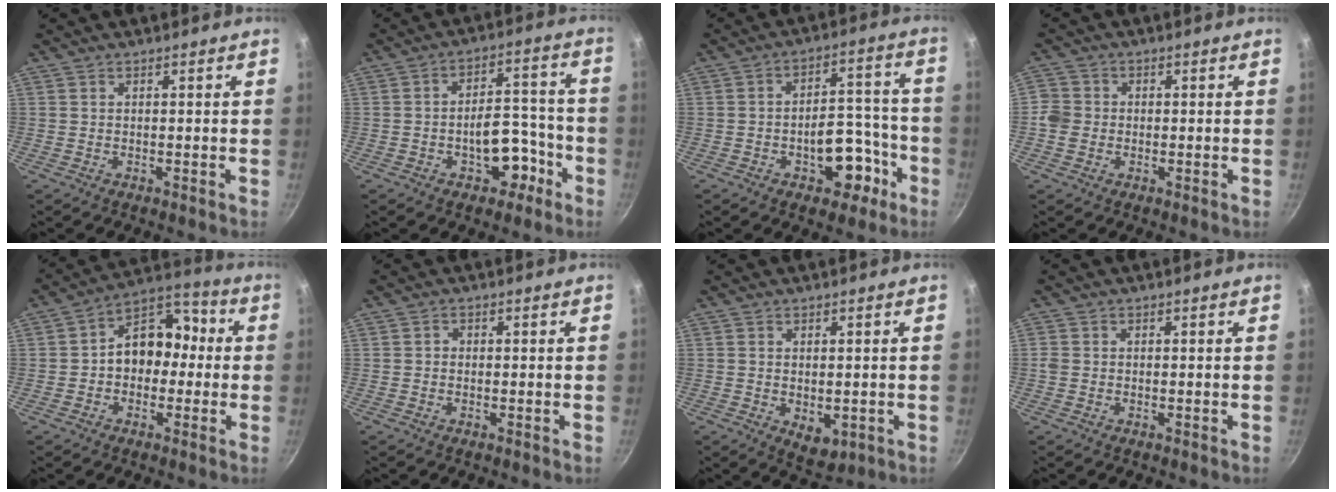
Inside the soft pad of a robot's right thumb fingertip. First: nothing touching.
{"total": 9.9, "force": [-4.3, 5.9, 6.7], "torque": [-0.070, 0.056, -0.060]}
{"total": 11.5, "force": [-4.9, 6.7, 8.0], "torque": [-0.078, 0.055, -0.065]}
{"total": 3.9, "force": [-0.6, 3.6, 1.4], "torque": [-0.020, 0.007, -0.018]}
{"total": 12.1, "force": [-0.2, 8.6, 8.5], "torque": [-0.091, 0.045, -0.018]}
{"total": 1.0, "force": [-0.1, 0.9, 0.4], "torque": [-0.001, 0.004, -0.005]}
{"total": 4.7, "force": [-1.0, 2.9, 3.6], "torque": [-0.044, -0.008, -0.003]}
{"total": 1.2, "force": [-0.2, 1.0, 0.6], "torque": [-0.012, 0.001, -0.004]}